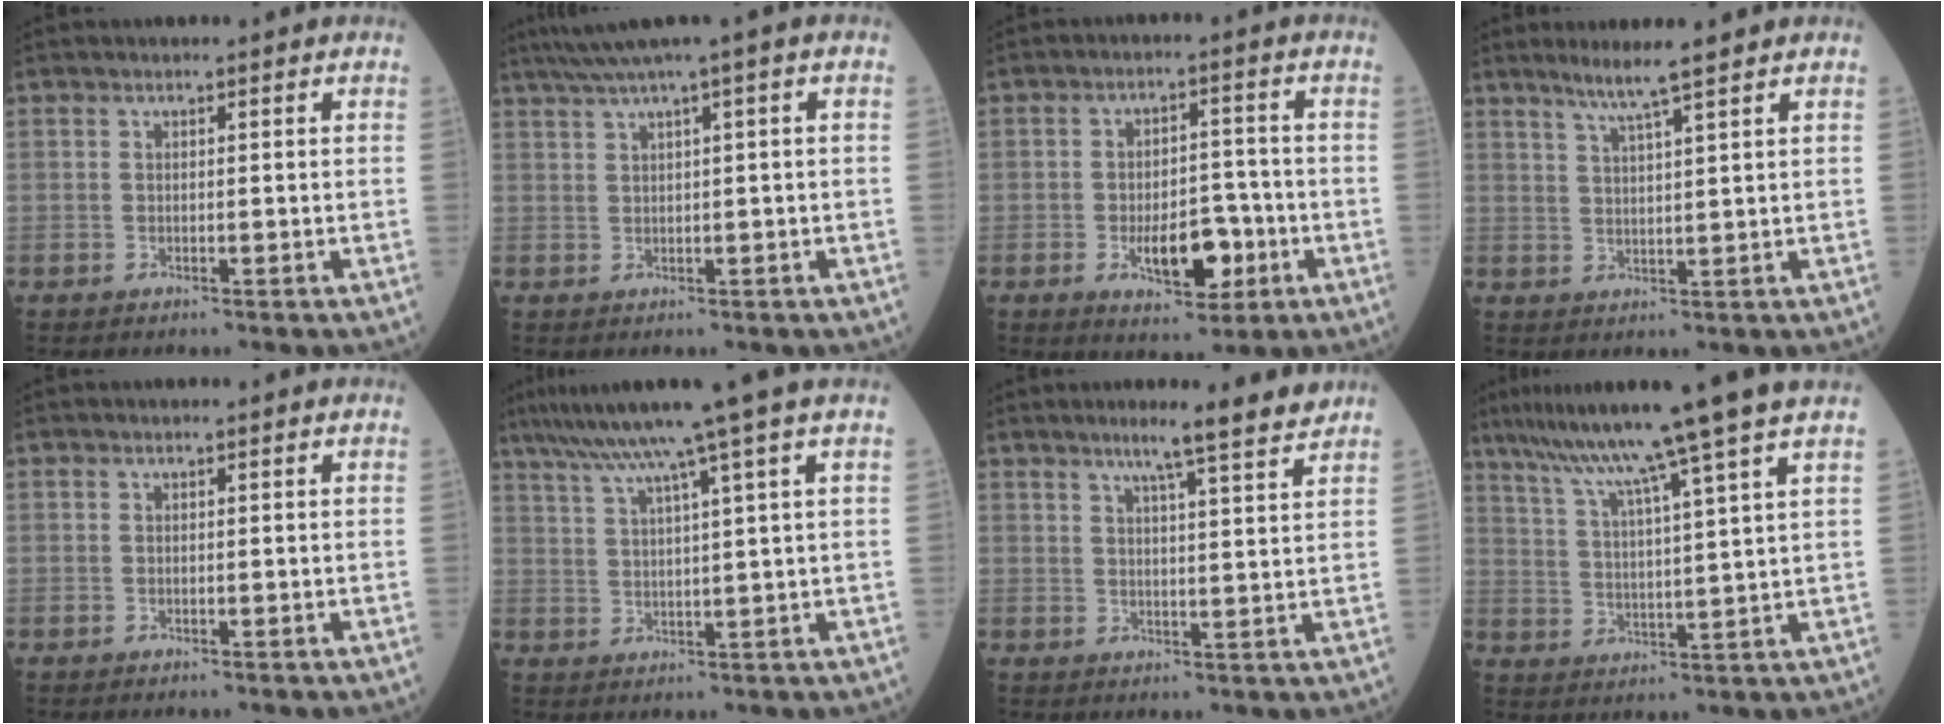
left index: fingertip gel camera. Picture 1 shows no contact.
{"total": 5.1, "force": [2.8, -0.7, 4.2], "torque": [-0.084, 0.023, 0.054]}
{"total": 7.9, "force": [-2.9, 3.8, 6.3], "torque": [-0.097, 0.006, -0.045]}
{"total": 5.0, "force": [3.7, -1.0, 3.2], "torque": [-0.062, -0.004, 0.070]}
{"total": 0.0}
{"total": 11.4, "force": [8.3, -2.7, 7.4], "torque": [-0.123, 0.009, 0.126]}
{"total": 7.6, "force": [6.3, -0.4, 4.3], "torque": [-0.064, -0.002, 0.080]}
{"total": 14.0, "force": [10.7, -2.8, 8.6], "torque": [-0.141, -0.004, 0.163]}